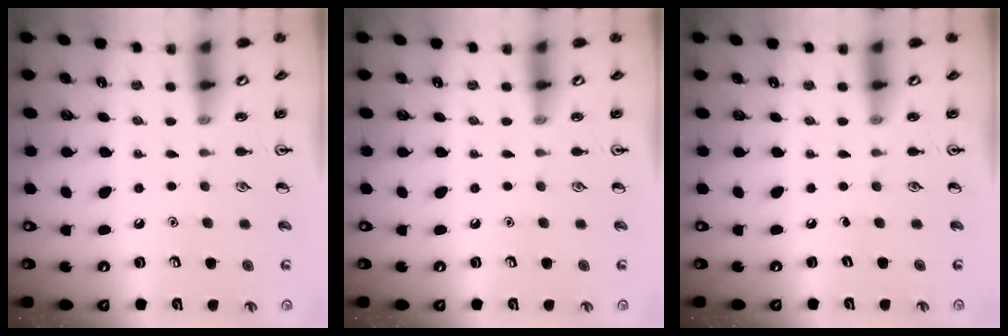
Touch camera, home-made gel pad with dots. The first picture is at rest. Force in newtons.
{"total": 0.0}
{"total": 0.0}